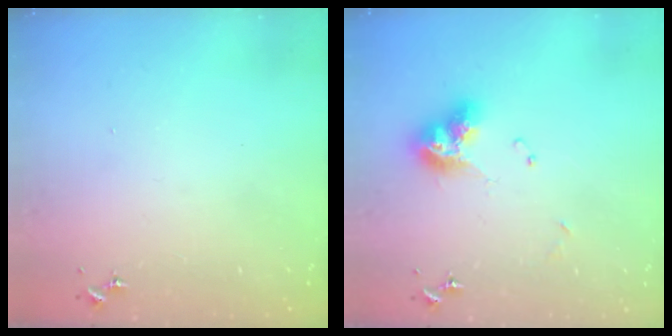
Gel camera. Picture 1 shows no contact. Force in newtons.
{"total": 11.9, "press": 11.8, "slide": 1.4}